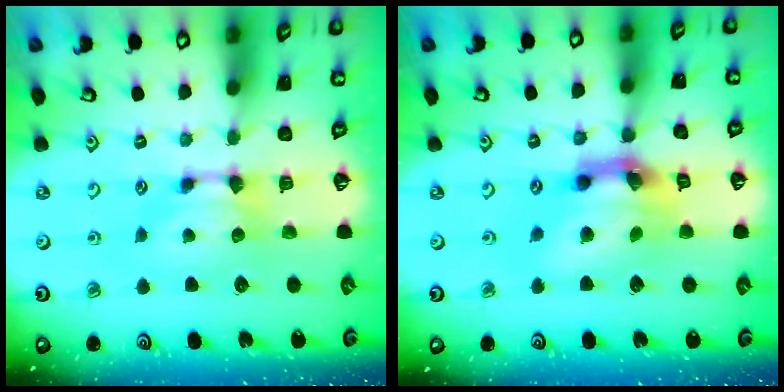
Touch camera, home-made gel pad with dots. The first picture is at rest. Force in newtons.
{"total": 9.2, "press": 8.8, "slide": 2.6}